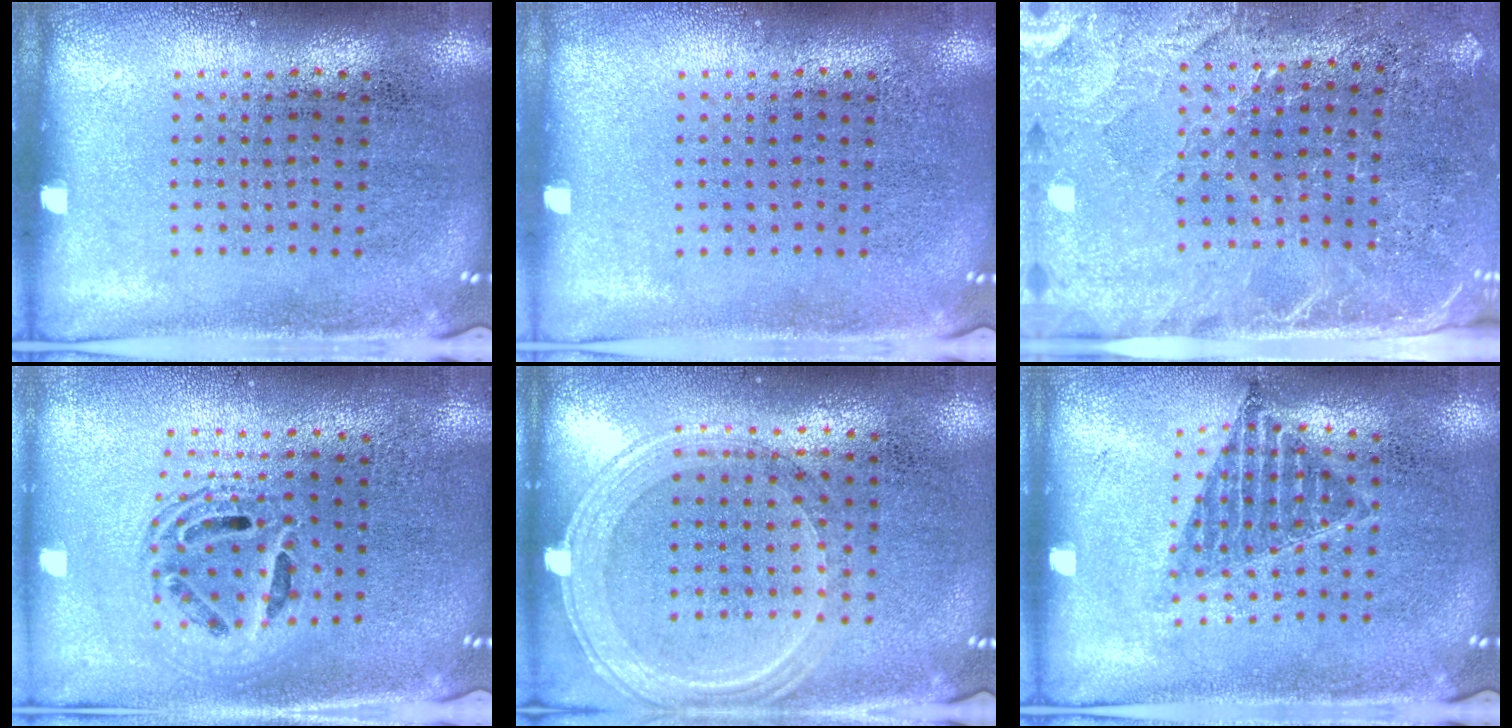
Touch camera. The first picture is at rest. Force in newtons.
{"total": 0.0}
{"total": 2.9, "press": 2.6, "slide": 1.2}
{"total": 1.6, "press": 1.3, "slide": 0.9}
{"total": 1.2, "press": 1.2, "slide": 0.3}
{"total": 1.0, "press": 0.9, "slide": 0.4}